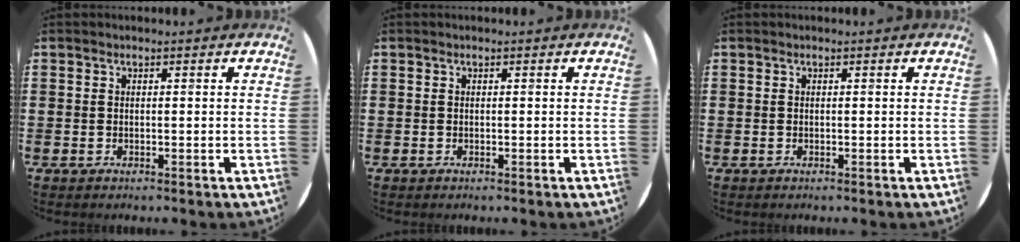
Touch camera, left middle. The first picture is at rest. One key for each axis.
{"total": 0.0}
{"total": 0.0}